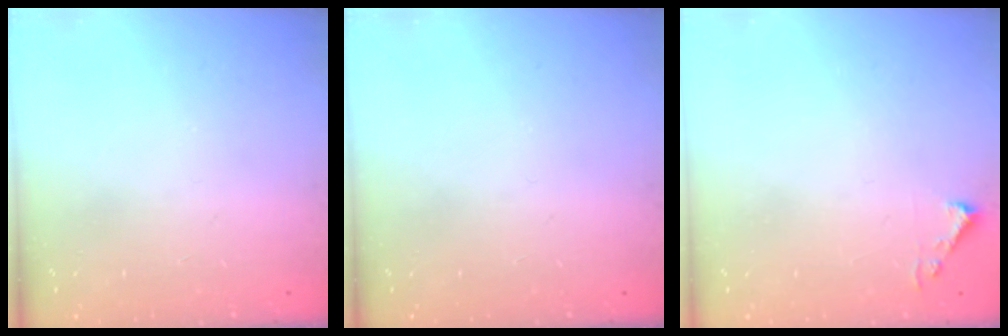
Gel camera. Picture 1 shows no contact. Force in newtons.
{"total": 0.0}
{"total": 3.7, "press": 3.7, "slide": 0.5}